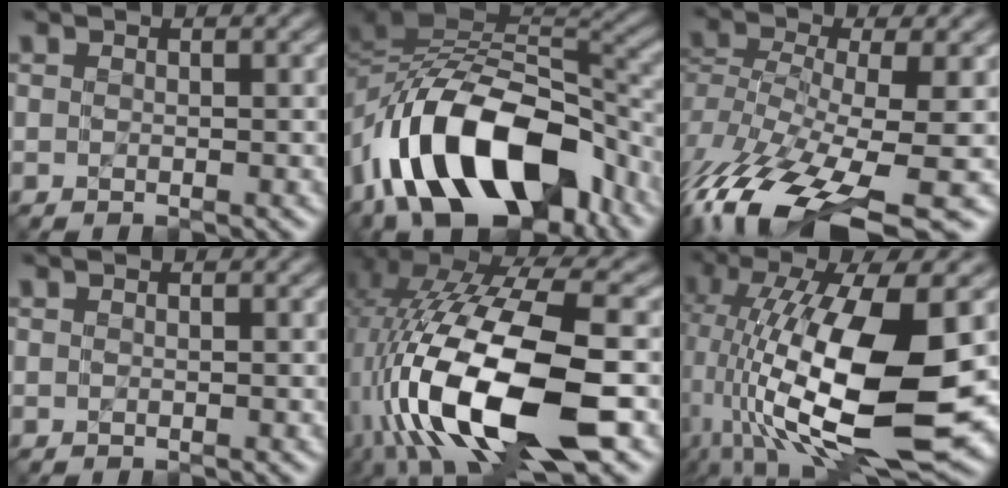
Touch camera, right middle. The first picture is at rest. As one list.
[{"total": 15.1, "force": [-7.9, 7.9, 10.2], "torque": [-0.168, 0.022, -0.145]}, {"total": 14.0, "force": [-8.1, 4.8, 10.4], "torque": [-0.234, -0.022, -0.124]}, {"total": 0.0}, {"total": 16.1, "force": [-4.6, 7.1, 13.7], "torque": [-0.277, -0.006, -0.077]}, {"total": 15.1, "force": [-0.5, 6.6, 13.6], "torque": [-0.258, -0.024, -0.004]}]